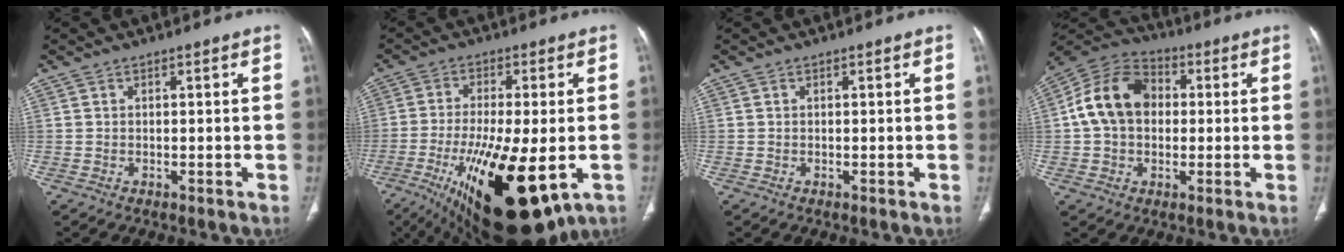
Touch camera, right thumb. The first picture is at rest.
{"total": 22.8, "force": [-7.6, 8.1, 19.9], "torque": [-0.338, -0.027, -0.102]}
{"total": 0.0}
{"total": 13.7, "force": [1.2, 10.3, 8.9], "torque": [-0.146, 0.030, 0.010]}